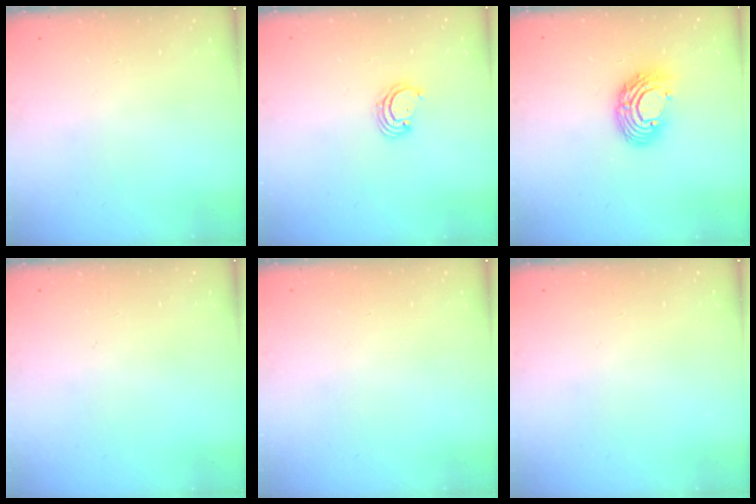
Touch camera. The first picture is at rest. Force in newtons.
{"total": 3.1, "press": 3.1, "slide": 0.3}
{"total": 11.3, "press": 11.2, "slide": 1.1}
{"total": 0.0}
{"total": 0.0}
{"total": 0.0}